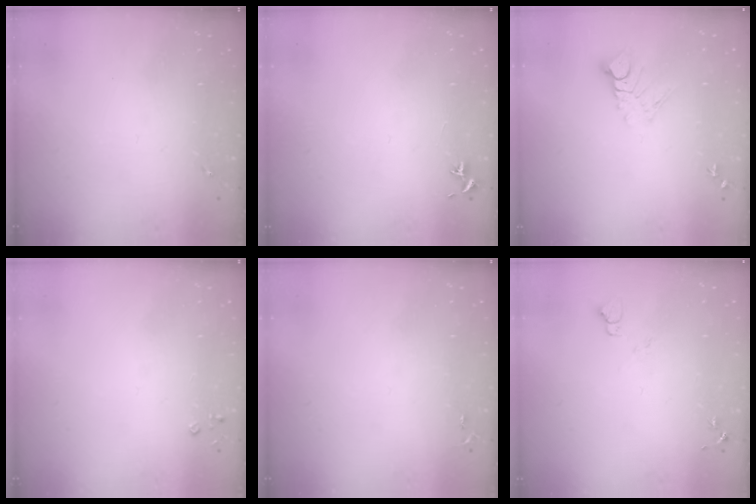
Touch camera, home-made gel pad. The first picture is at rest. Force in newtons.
{"total": 0.8, "press": 0.7, "slide": 0.3}
{"total": 7.4, "press": 7.3, "slide": 0.9}
{"total": 2.2, "press": 2.2, "slide": 0.3}
{"total": 2.5, "press": 2.5, "slide": 0.3}
{"total": 4.5, "press": 4.5, "slide": 0.4}